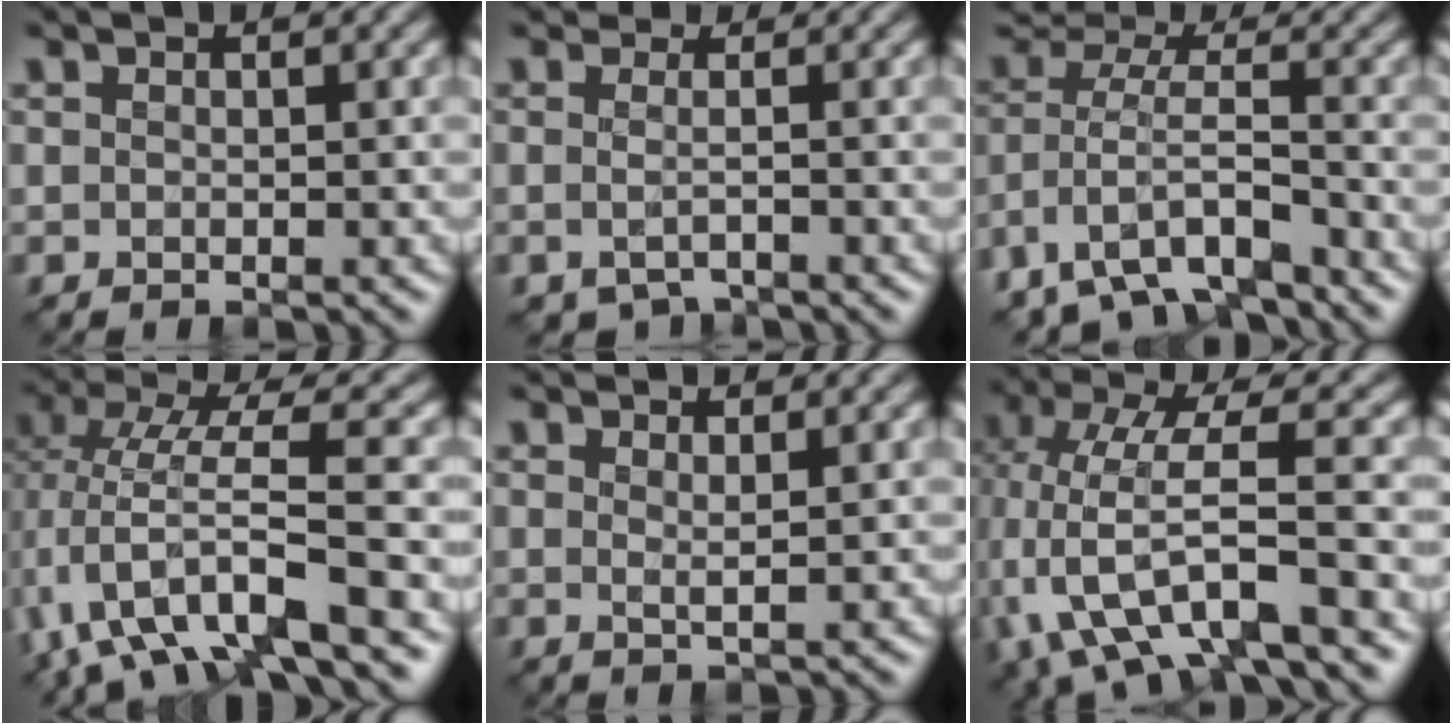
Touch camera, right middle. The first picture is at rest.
{"total": 2.0, "force": [-1.1, 1.4, 0.9], "torque": [-0.002, 0.001, -0.020]}
{"total": 7.0, "force": [-5.4, 3.1, 3.3], "torque": [-0.065, -0.009, -0.100]}
{"total": 8.1, "force": [-2.9, 2.1, 7.2], "torque": [-0.135, 0.006, -0.061]}
{"total": 1.0, "force": [0.6, 0.0, 0.7], "torque": [-0.014, -0.004, 0.011]}
{"total": 8.8, "force": [-2.7, 3.4, 7.6], "torque": [-0.152, 0.001, -0.056]}